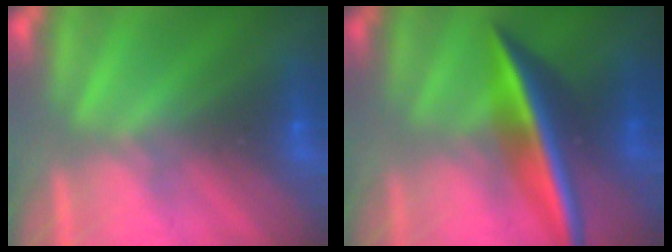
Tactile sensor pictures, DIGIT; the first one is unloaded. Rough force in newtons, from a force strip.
{"total": 2.5}